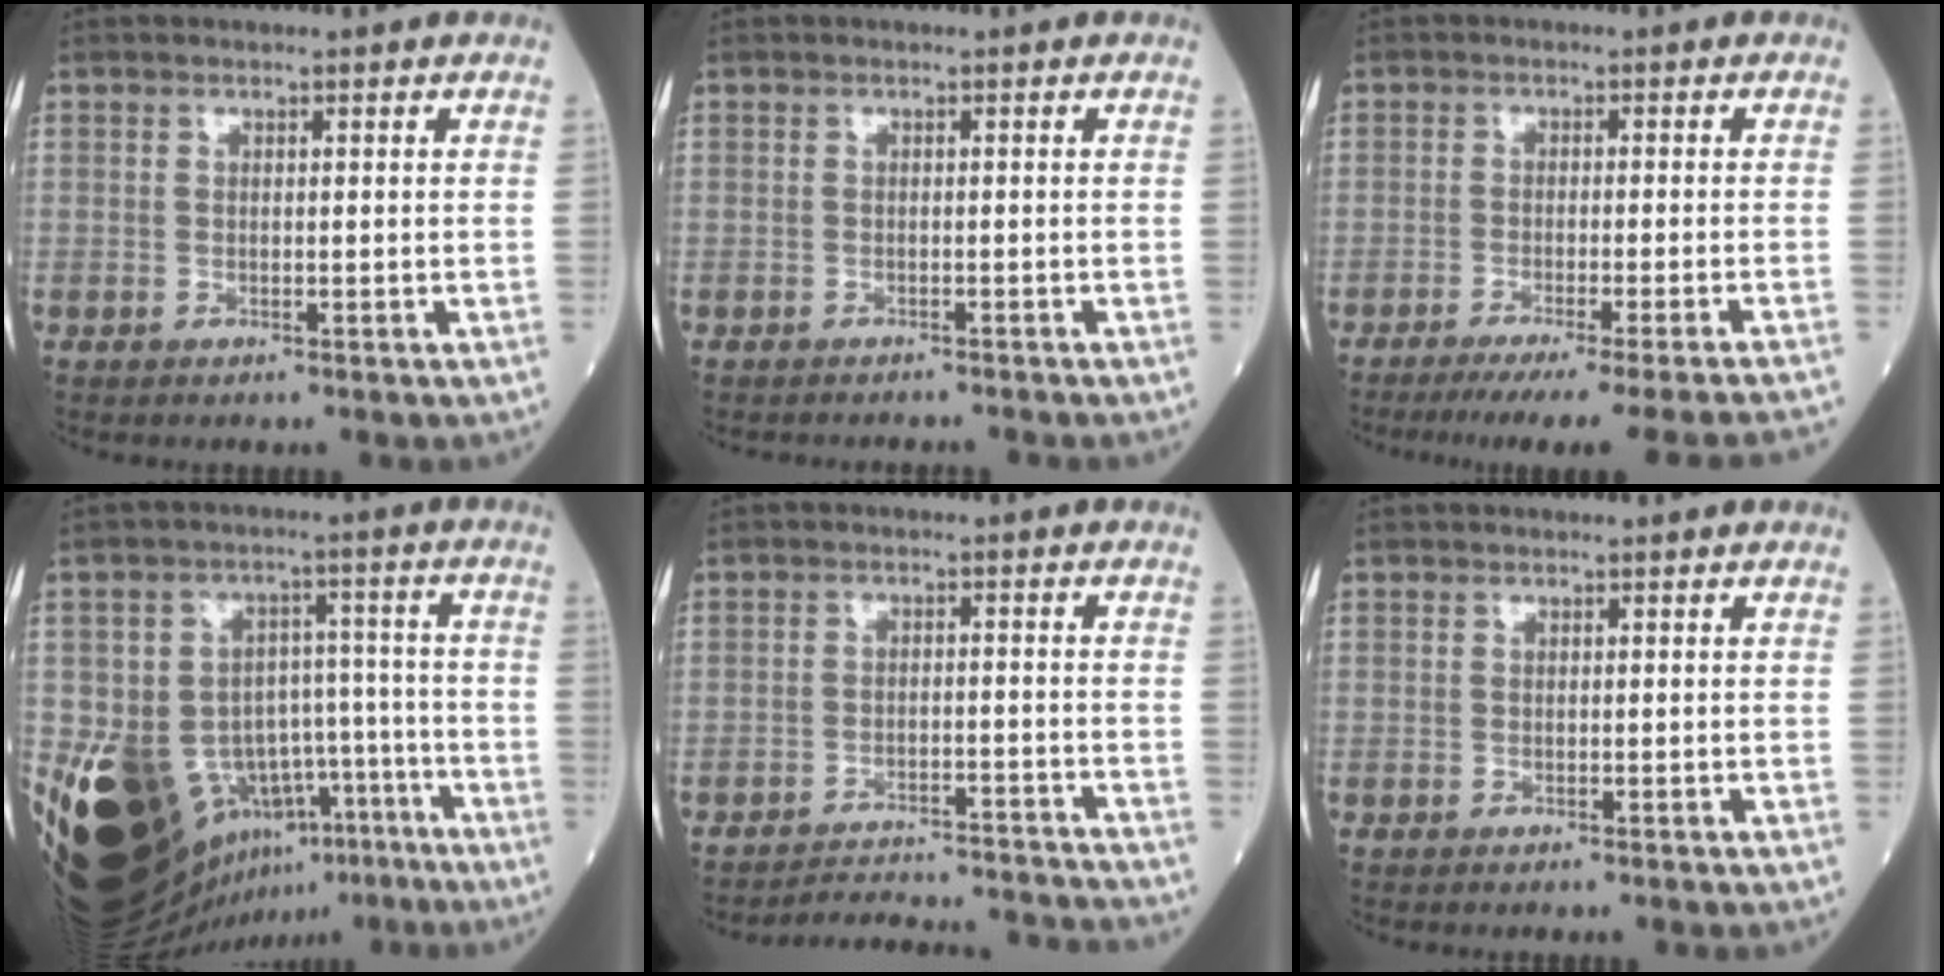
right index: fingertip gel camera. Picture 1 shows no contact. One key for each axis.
{"total": 4.5, "fx": -4.3, "fy": 0.7, "fz": 1.1, "tx": -0.010, "ty": -0.009, "tz": -0.053}
{"total": 17.6, "fx": -16.0, "fy": -2.1, "fz": 7.0, "tx": -0.057, "ty": -0.054, "tz": -0.211}
{"total": 24.2, "fx": -11.6, "fy": 15.7, "fz": 14.3, "tx": -0.267, "ty": 0.034, "tz": -0.164}
{"total": 13.0, "fx": -12.9, "fy": 0.2, "fz": 1.7, "tx": -0.020, "ty": 0.006, "tz": -0.168}
{"total": 0.0}